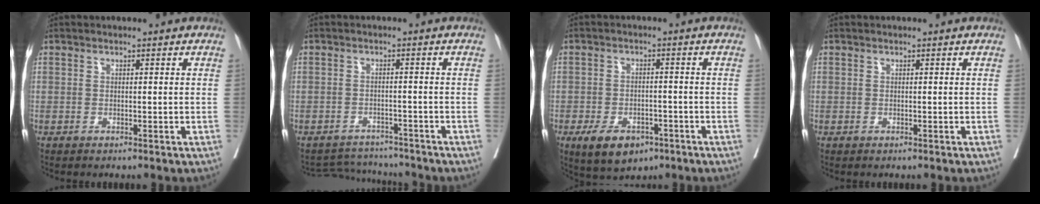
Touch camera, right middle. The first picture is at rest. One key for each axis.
{"total": 5.1, "fx": -5.0, "fy": 0.6, "fz": -0.8, "tx": 0.011, "ty": 0.009, "tz": -0.078}
{"total": 8.1, "fx": -4.8, "fy": 4.5, "fz": 4.7, "tx": -0.074, "ty": -0.002, "tz": -0.071}
{"total": 0.0}